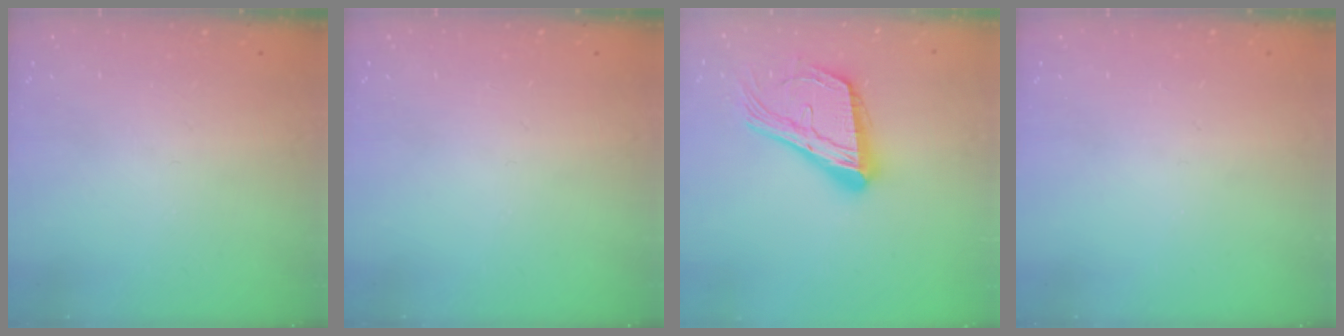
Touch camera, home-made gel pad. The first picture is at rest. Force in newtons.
{"total": 0.0}
{"total": 21.0, "press": 20.9, "slide": 2.7}
{"total": 0.0}